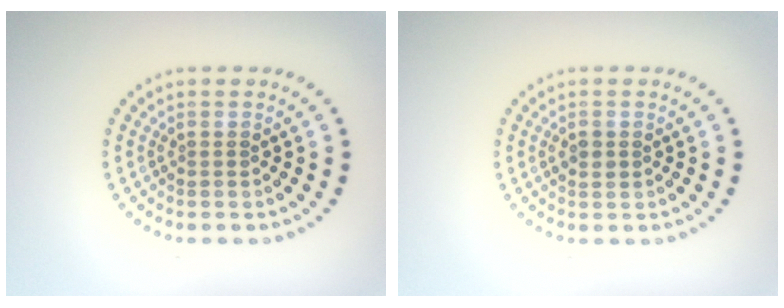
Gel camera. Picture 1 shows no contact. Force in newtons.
{"total": 1.0, "press": 1.0, "slide": 0.1}